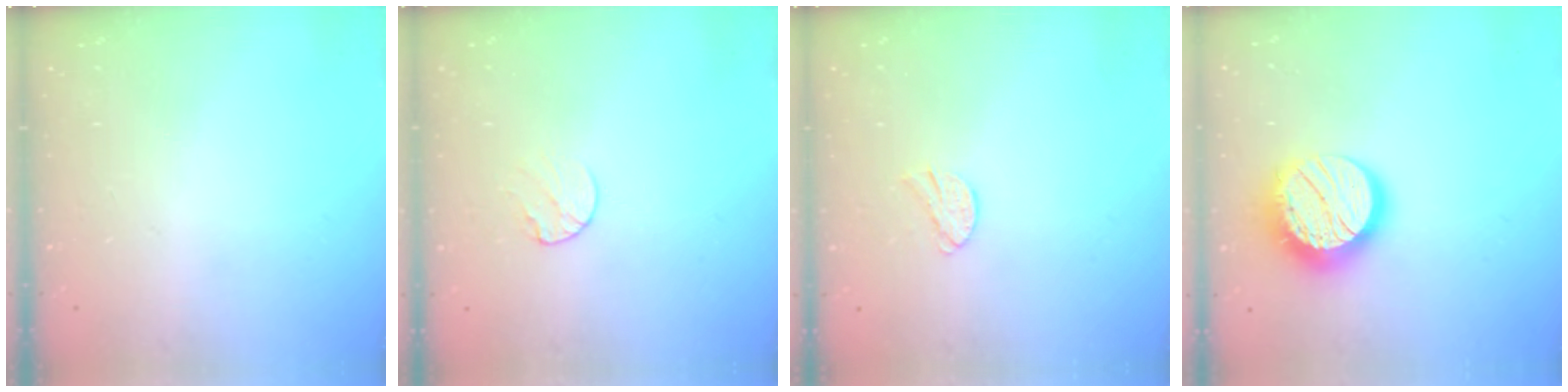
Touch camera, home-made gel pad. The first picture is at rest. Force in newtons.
{"total": 6.0, "press": 6.0, "slide": 0.6}
{"total": 7.9, "press": 7.8, "slide": 0.7}
{"total": 16.3, "press": 16.2, "slide": 1.1}